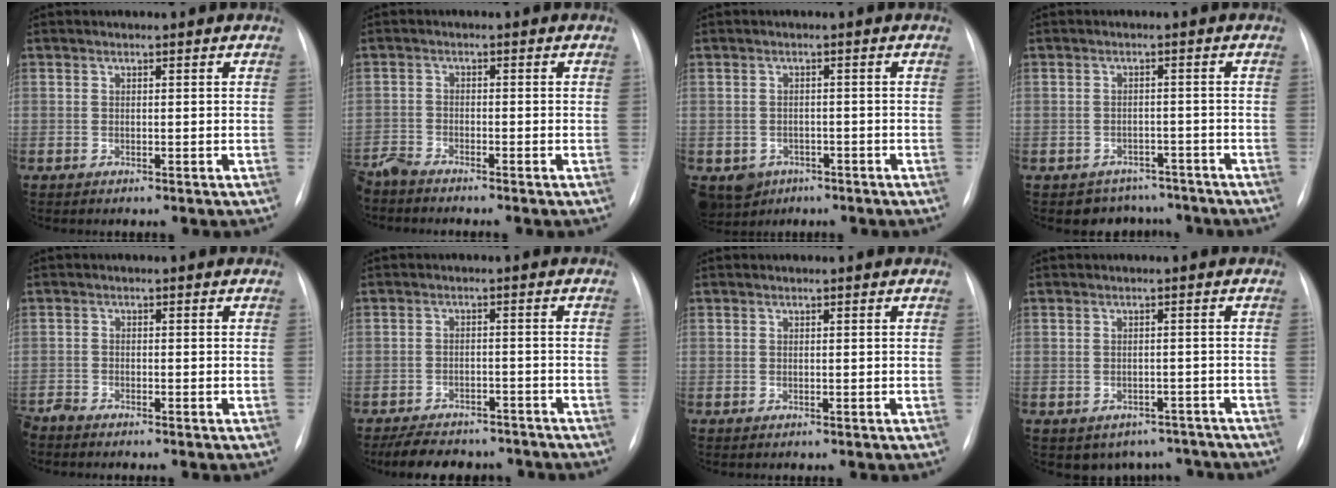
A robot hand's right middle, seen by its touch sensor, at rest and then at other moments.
{"total": 3.8, "force": [-3.7, -0.2, 0.8], "torque": [-0.012, -0.015, -0.073]}
{"total": 5.1, "force": [-2.8, 4.1, 1.0], "torque": [-0.015, 0.007, -0.036]}
{"total": 5.4, "force": [-4.4, 3.1, -0.6], "torque": [0.020, 0.025, -0.058]}
{"total": 3.0, "force": [-3.0, 0.2, 0.7], "torque": [-0.007, -0.010, -0.051]}
{"total": 11.6, "force": [-10.2, 4.3, 3.7], "torque": [-0.062, 0.007, -0.136]}
{"total": 0.0}
{"total": 6.0, "force": [-4.9, 3.5, 0.2], "torque": [0.018, 0.022, -0.057]}